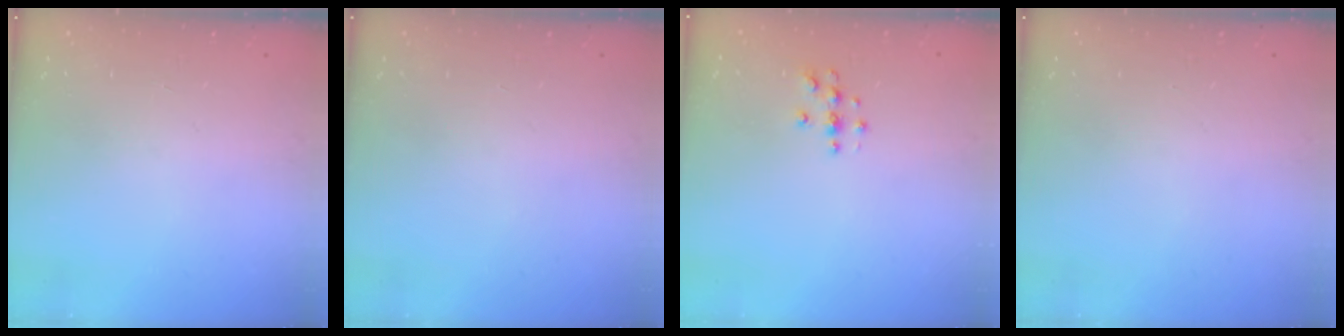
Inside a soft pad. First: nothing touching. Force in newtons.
{"total": 0.0}
{"total": 3.9, "press": 3.9, "slide": 0.4}
{"total": 0.0}